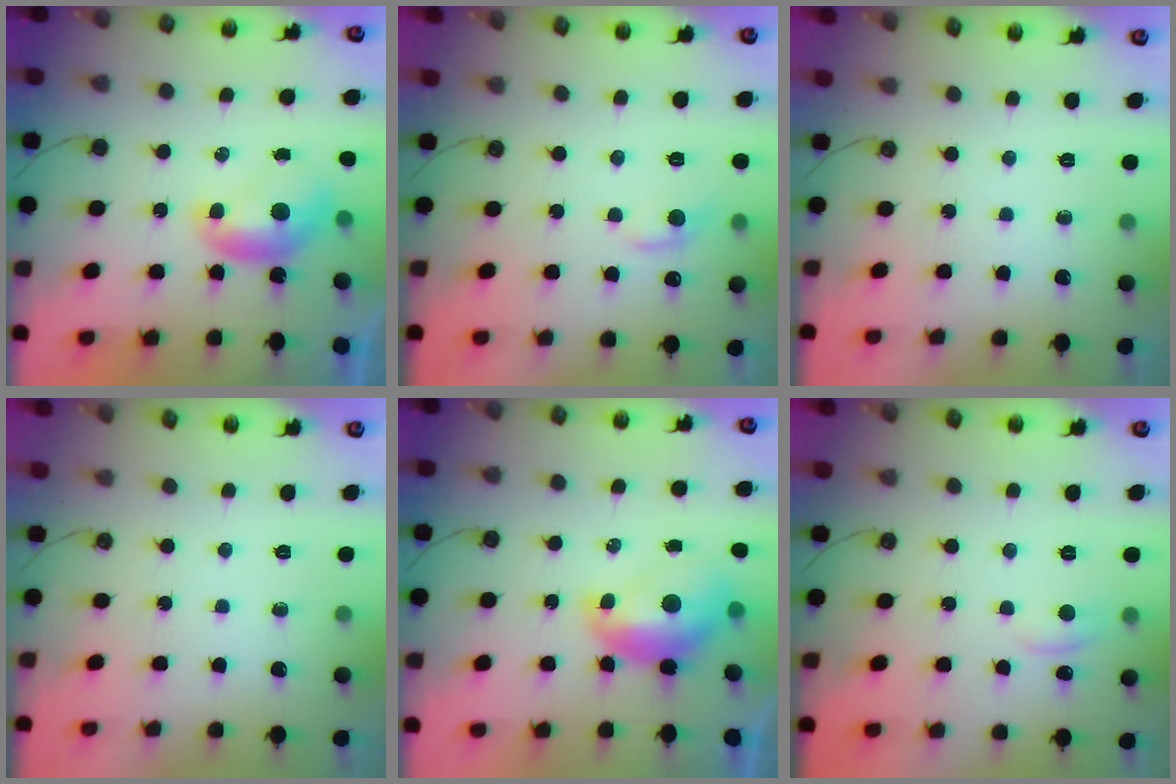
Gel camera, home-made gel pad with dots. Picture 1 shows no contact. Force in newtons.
{"total": 0.9, "press": 0.5, "slide": 0.7}
{"total": 0.0}
{"total": 0.0}
{"total": 2.5, "press": 2.4, "slide": 0.7}
{"total": 1.1, "press": 0.7, "slide": 0.9}